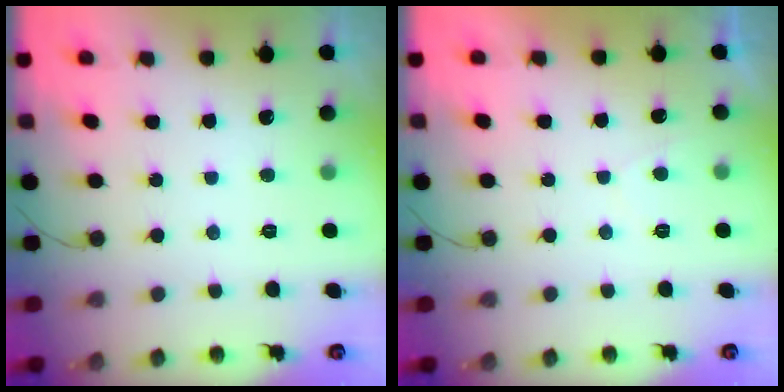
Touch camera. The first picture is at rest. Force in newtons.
{"total": 0.8, "press": 0.6, "slide": 0.6}